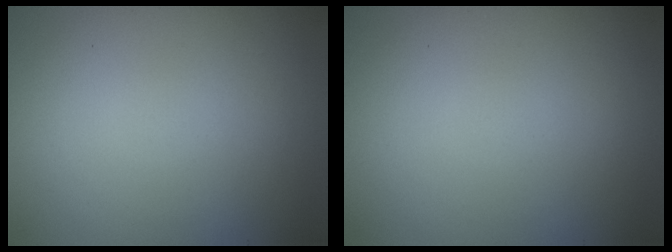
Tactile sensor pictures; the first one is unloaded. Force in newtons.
{"total": 0.0}